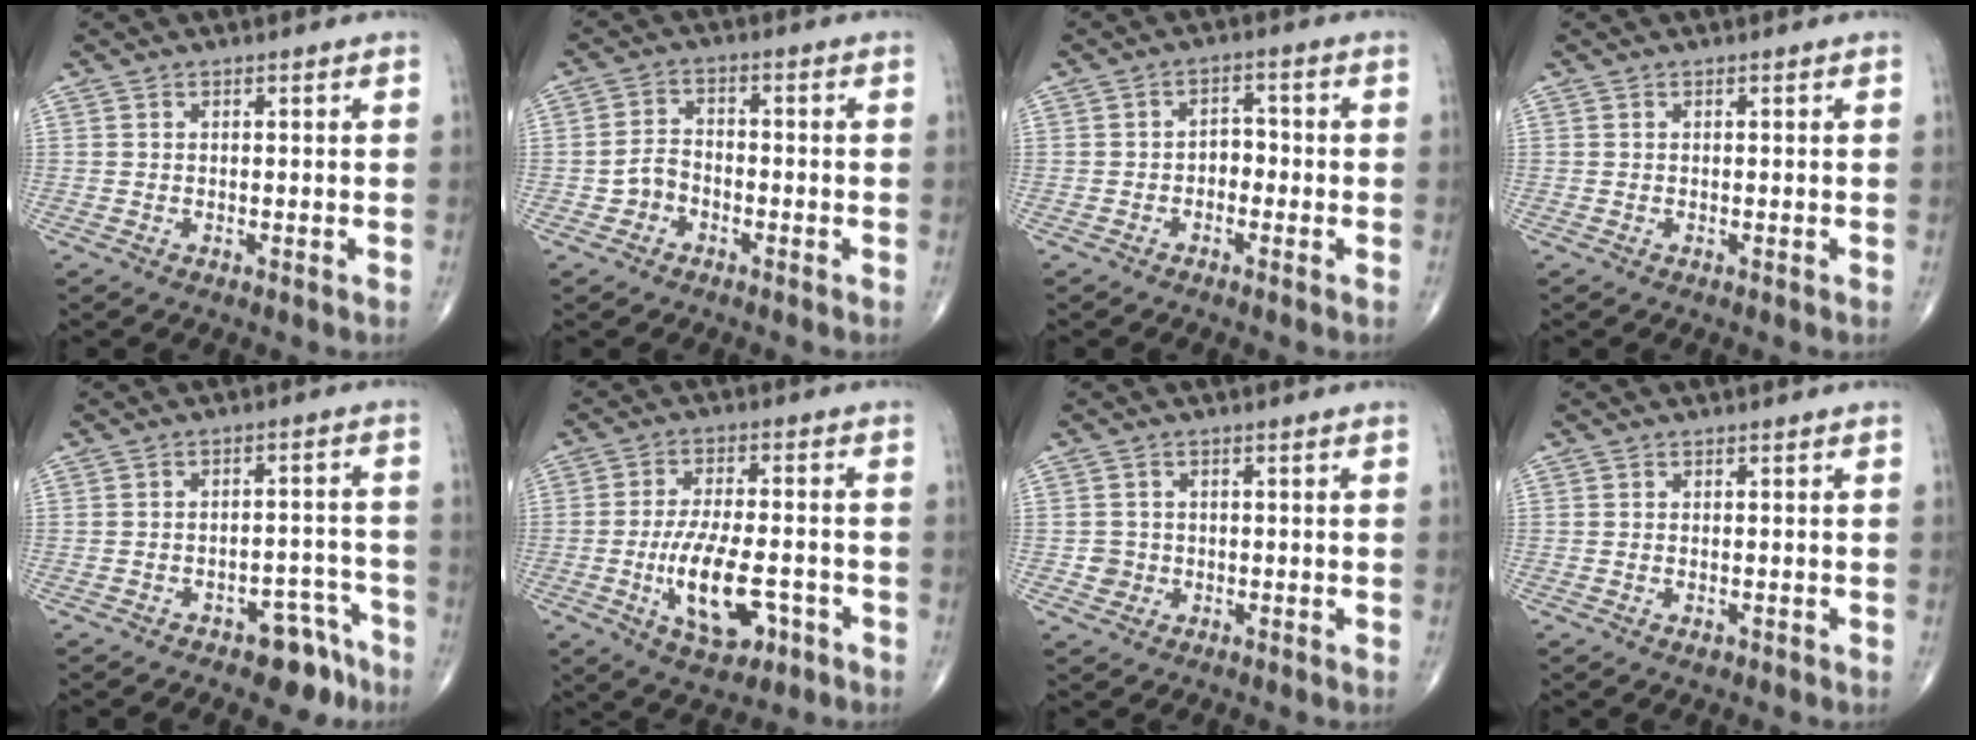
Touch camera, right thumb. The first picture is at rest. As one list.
[{"total": 4.2, "force": [-1.7, 3.3, 1.9], "torque": [-0.024, 0.023, -0.037]}, {"total": 3.2, "force": [-1.2, 2.3, 1.8], "torque": [-0.011, 0.020, -0.029]}, {"total": 0.0}, {"total": 7.4, "force": [-5.2, 3.7, 3.7], "torque": [-0.023, 0.053, -0.068]}, {"total": 12.3, "force": [-4.1, 5.5, 10.2], "torque": [-0.172, 0.012, -0.062]}, {"total": 2.3, "force": [-0.5, 2.2, 0.3], "torque": [0.009, 0.008, -0.009]}, {"total": 1.0, "force": [-0.5, 0.5, 0.7], "torque": [-0.013, 0.001, -0.006]}]